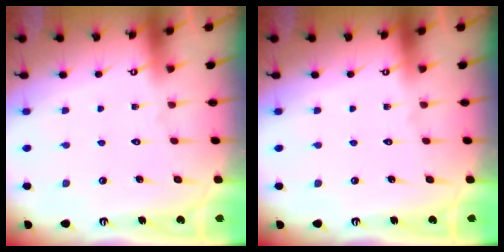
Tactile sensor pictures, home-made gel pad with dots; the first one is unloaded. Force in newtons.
{"total": 0.0}